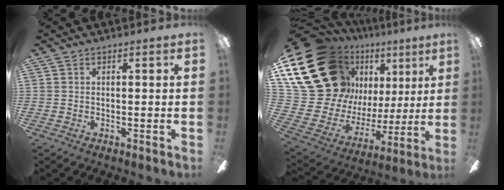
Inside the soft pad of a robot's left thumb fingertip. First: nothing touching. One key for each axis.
{"total": 28.0, "fx": 13.0, "fy": 19.8, "fz": 15.0, "tx": -0.298, "ty": -0.088, "tz": 0.283}